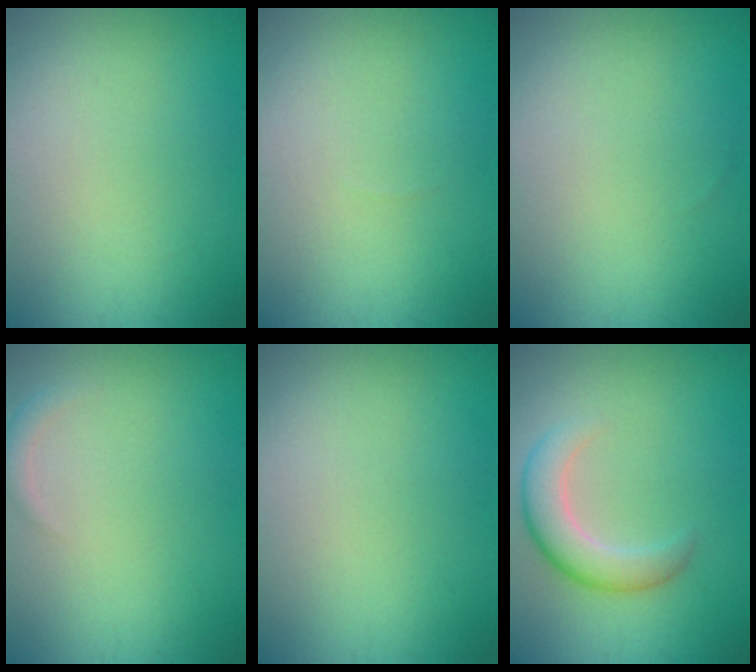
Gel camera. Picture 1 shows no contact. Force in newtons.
{"total": 0.0}
{"total": 0.0}
{"total": 0.9, "press": 0.9, "slide": 0.1}
{"total": 0.0}
{"total": 4.1, "press": 4.1, "slide": 0.4}